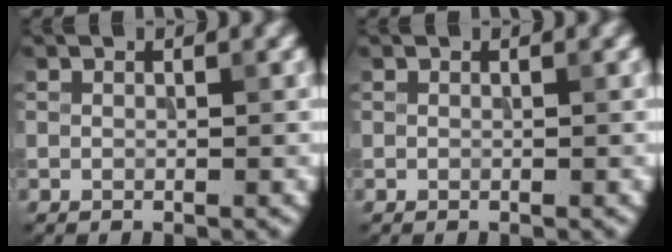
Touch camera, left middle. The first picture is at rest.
{"total": 0.0}